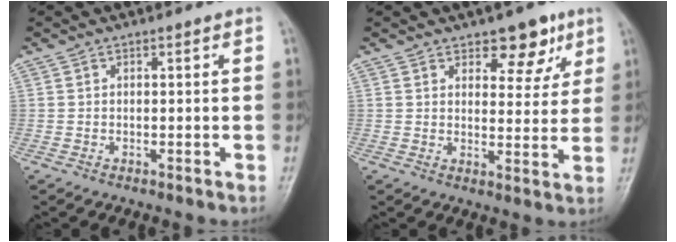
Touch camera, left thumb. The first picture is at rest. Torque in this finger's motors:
{"motor_torque": [0.66, 0.55, -0.04, -0.15, 0.00]}